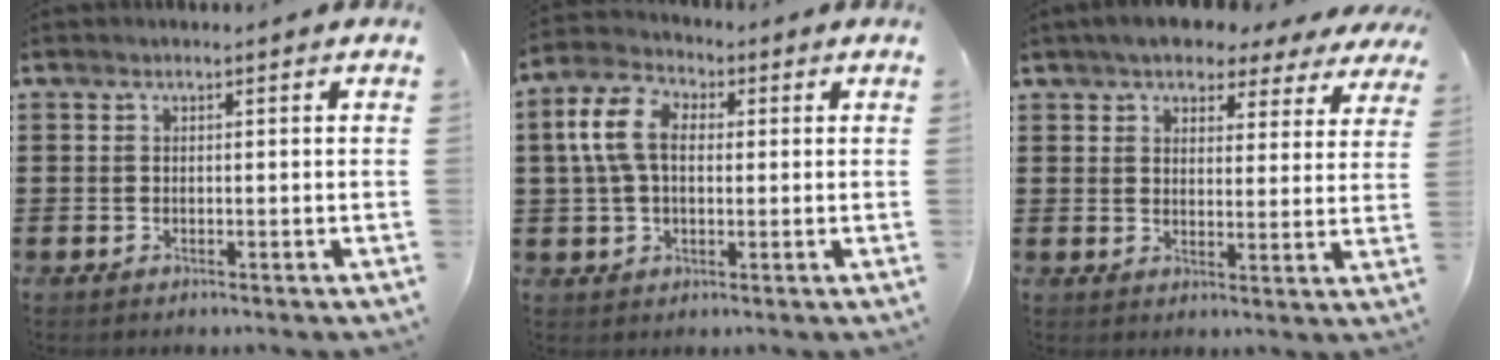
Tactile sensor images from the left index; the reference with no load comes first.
{"total": 8.2, "force": [1.5, 5.2, 6.1], "torque": [-0.156, 0.011, 0.019]}
{"total": 5.3, "force": [4.7, 1.8, 1.6], "torque": [-0.048, -0.011, 0.083]}